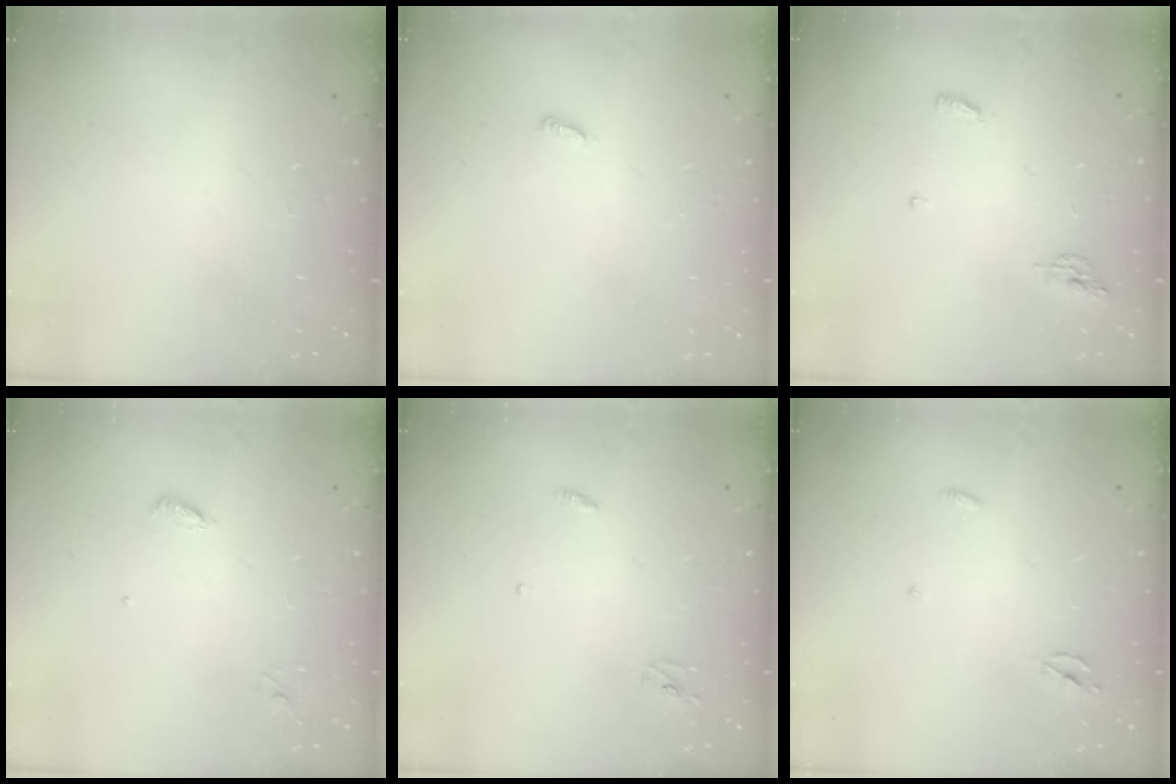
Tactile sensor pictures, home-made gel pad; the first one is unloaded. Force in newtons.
{"total": 3.5, "press": 3.4, "slide": 0.6}
{"total": 4.7, "press": 4.7, "slide": 0.4}
{"total": 3.6, "press": 3.6, "slide": 0.3}
{"total": 2.8, "press": 2.8, "slide": 0.2}
{"total": 2.3, "press": 2.3, "slide": 0.1}